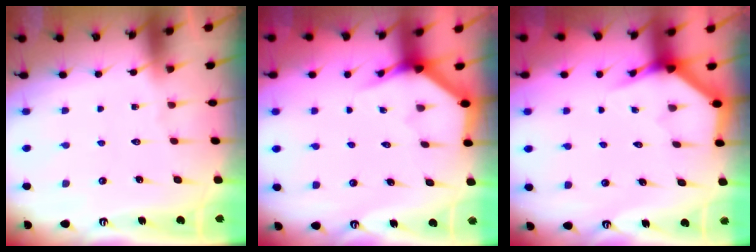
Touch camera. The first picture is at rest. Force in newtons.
{"total": 3.7, "press": 3.7, "slide": 0.4}
{"total": 4.0, "press": 4.0, "slide": 0.2}